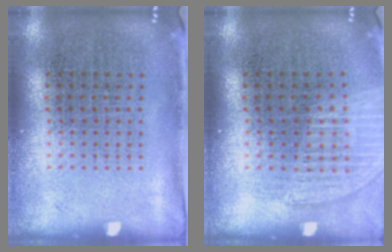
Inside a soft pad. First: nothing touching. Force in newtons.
{"total": 1.2, "press": 1.1, "slide": 0.4}